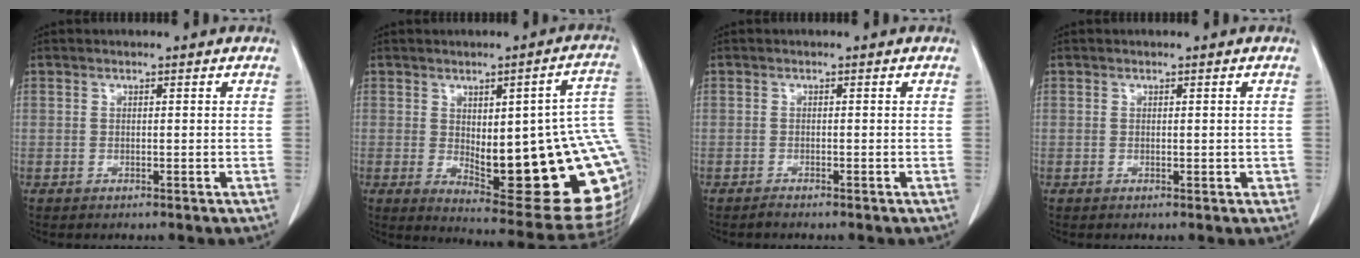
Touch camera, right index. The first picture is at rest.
{"total": 24.5, "force": [-0.7, 5.2, 23.9], "torque": [-0.232, -0.004, 0.008]}
{"total": 0.5, "force": [-0.5, -0.1, 0.2], "torque": [-0.008, -0.002, -0.010]}
{"total": 1.1, "force": [0.0, 0.8, 0.7], "torque": [-0.006, 0.001, 0.001]}